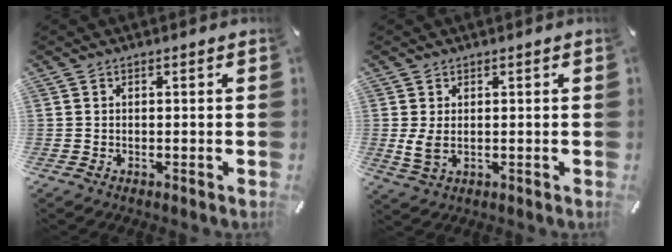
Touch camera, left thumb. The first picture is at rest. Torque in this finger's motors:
{"motor_torque": [0.45, 0.42, 0.08, -0.03, 0.04]}